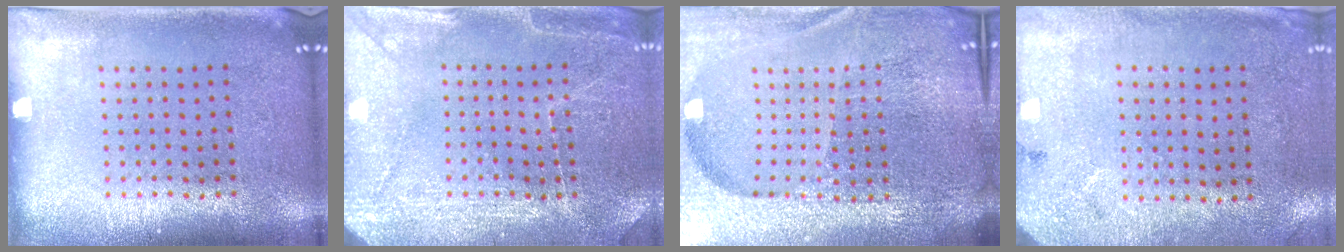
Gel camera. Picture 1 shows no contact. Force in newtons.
{"total": 2.9, "press": 2.9, "slide": 0.3}
{"total": 6.5, "press": 5.7, "slide": 3.3}
{"total": 2.7, "press": 2.2, "slide": 1.7}